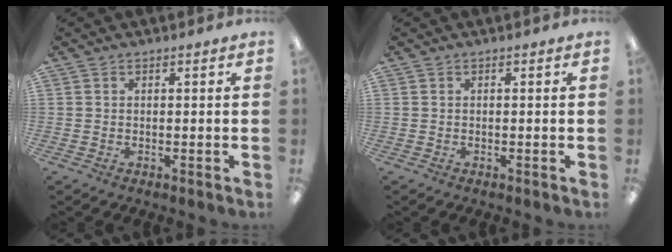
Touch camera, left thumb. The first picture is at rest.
{"total": 0.0}